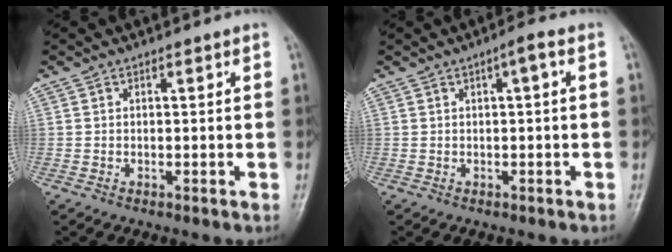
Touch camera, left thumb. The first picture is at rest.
{"total": 2.1, "force": [0.3, 0.3, 2.0], "torque": [-0.033, 0.007, 0.002]}